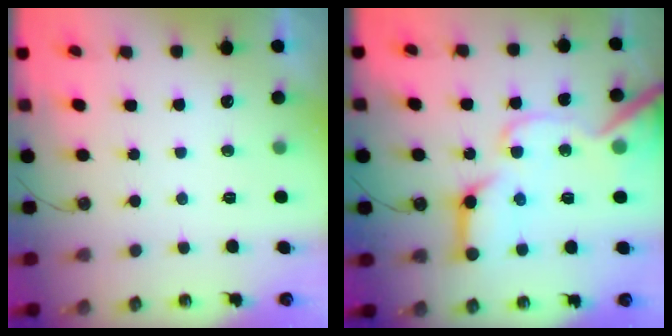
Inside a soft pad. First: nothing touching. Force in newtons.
{"total": 21.5, "press": 21.4, "slide": 2.4}